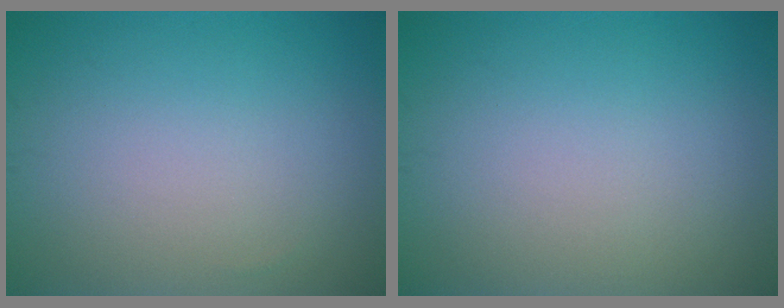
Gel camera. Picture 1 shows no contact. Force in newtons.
{"total": 0.0}